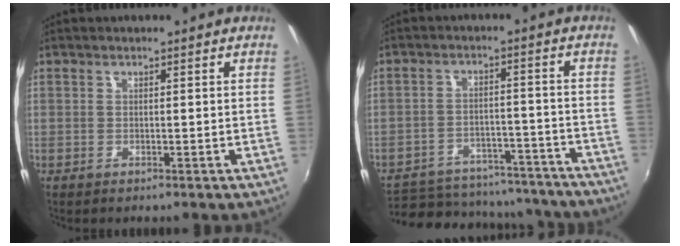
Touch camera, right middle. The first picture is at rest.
{"total": 25.8, "force": [-21.7, 10.1, 9.7], "torque": [-0.204, 0.016, -0.264]}